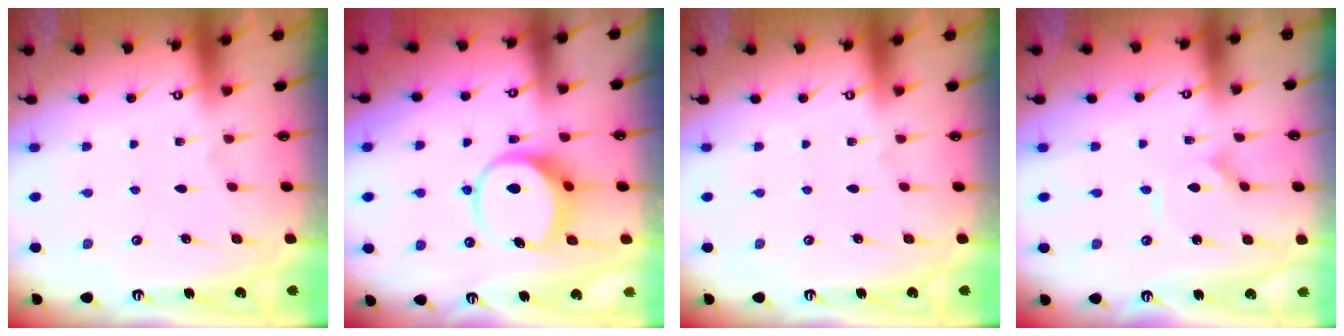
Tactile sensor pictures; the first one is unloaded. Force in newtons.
{"total": 8.6, "press": 8.6, "slide": 0.6}
{"total": 0.0}
{"total": 1.5, "press": 1.5, "slide": 0.0}